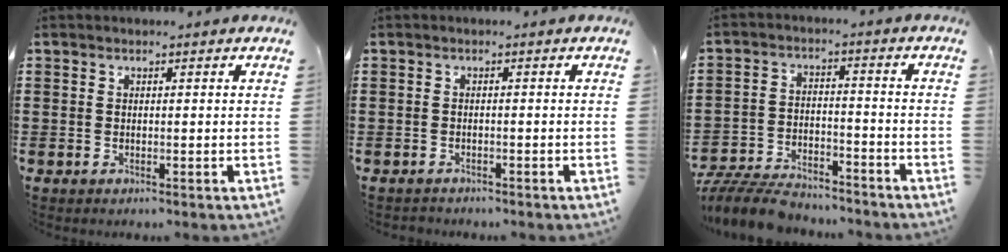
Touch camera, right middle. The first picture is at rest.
{"total": 1.0, "force": [-1.0, 0.4, -0.1], "torque": [0.000, 0.005, -0.023]}
{"total": 8.4, "force": [-7.8, 1.7, 2.4], "torque": [-0.050, 0.015, -0.152]}